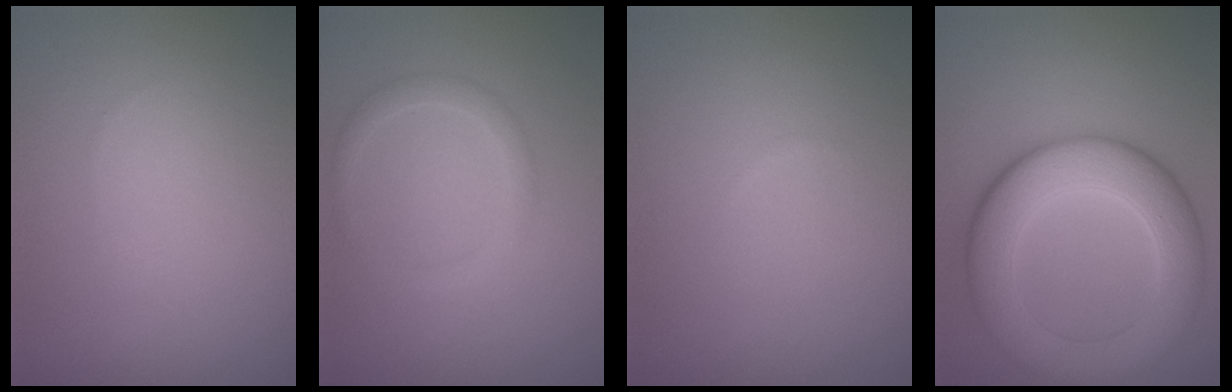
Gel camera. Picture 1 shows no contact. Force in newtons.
{"total": 1.7, "press": 1.7, "slide": 0.1}
{"total": 0.0}
{"total": 8.5, "press": 8.5, "slide": 0.4}